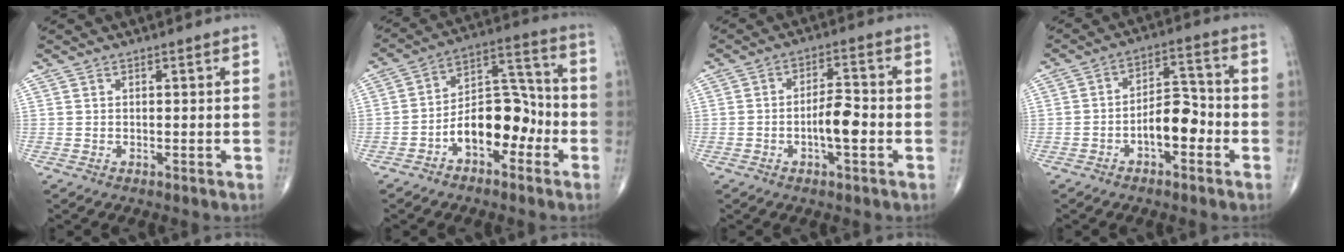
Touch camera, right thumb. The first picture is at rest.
{"total": 12.5, "force": [-4.5, 7.5, 9.0], "torque": [-0.112, 0.057, -0.080]}
{"total": 6.5, "force": [-1.8, 2.4, 5.8], "torque": [-0.091, 0.018, -0.032]}
{"total": 8.3, "force": [-2.8, 4.4, 6.4], "torque": [-0.083, 0.039, -0.054]}